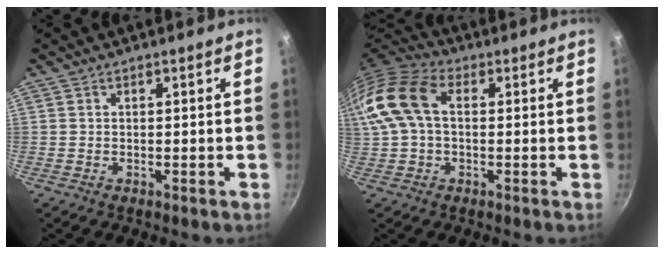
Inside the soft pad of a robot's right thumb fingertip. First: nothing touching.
{"total": 13.6, "force": [2.0, 8.5, 10.3], "torque": [-0.203, 0.028, 0.019]}